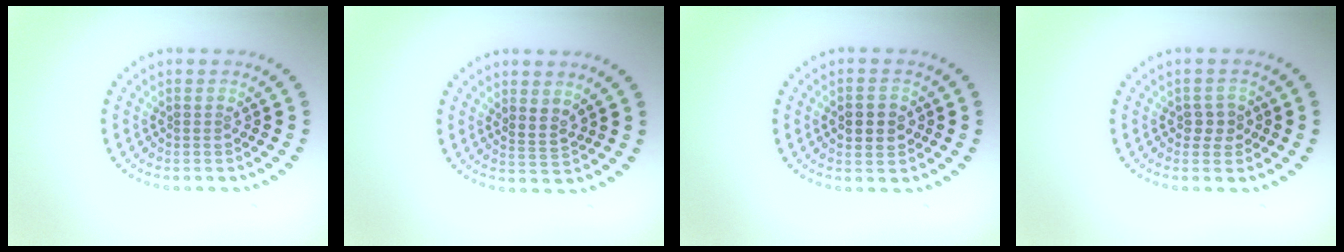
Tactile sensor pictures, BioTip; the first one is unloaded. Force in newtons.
{"total": 1.8, "press": 1.4, "slide": 1.2}
{"total": 3.0, "press": 3.0, "slide": 0.1}
{"total": 1.6, "press": 1.5, "slide": 0.5}